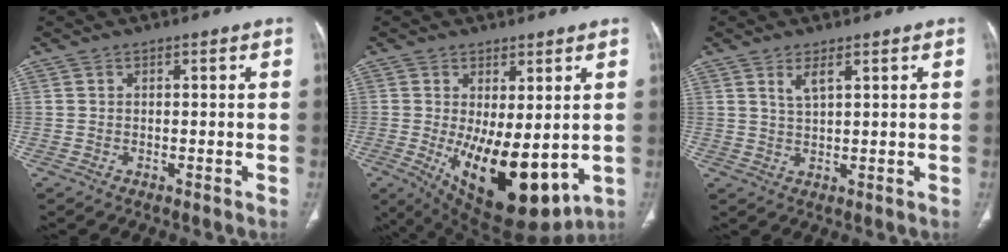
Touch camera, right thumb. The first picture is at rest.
{"total": 16.4, "force": [-2.2, 7.3, 14.6], "torque": [-0.221, -0.034, -0.005]}
{"total": 2.9, "force": [1.6, 0.8, 2.3], "torque": [-0.049, -0.009, 0.038]}